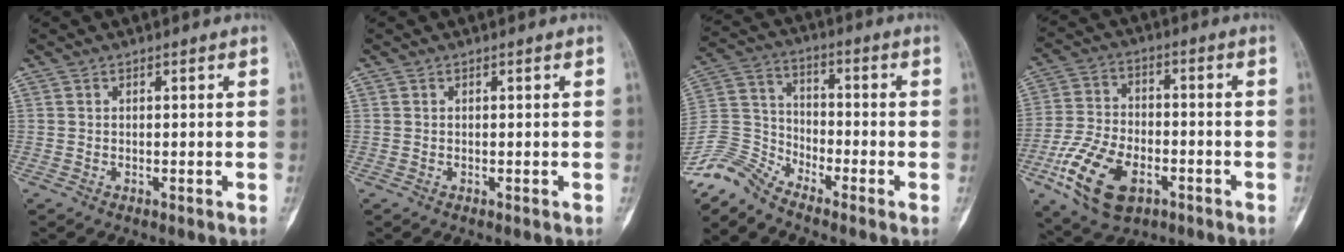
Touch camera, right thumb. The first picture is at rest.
{"total": 0.0}
{"total": 8.4, "force": [-8.2, 1.4, 1.2], "torque": [-0.040, 0.055, -0.180]}
{"total": 15.1, "force": [-6.5, 8.7, 10.6], "torque": [-0.200, 0.014, -0.116]}